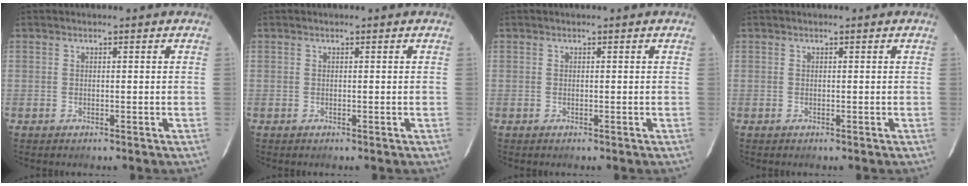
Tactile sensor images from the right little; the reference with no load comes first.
{"total": 0.0}
{"total": 0.0}
{"total": 0.0}